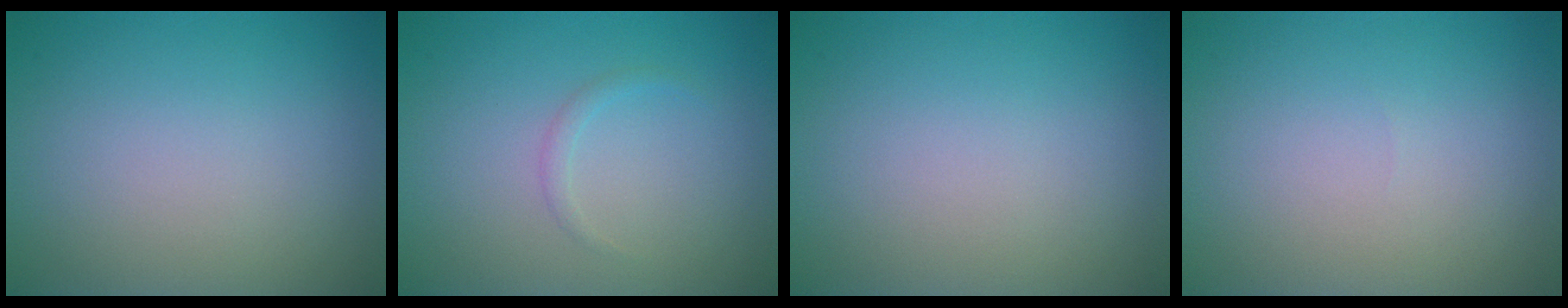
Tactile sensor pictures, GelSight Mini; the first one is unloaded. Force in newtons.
{"total": 0.8, "press": 0.7, "slide": 0.1}
{"total": 0.0}
{"total": 0.0}